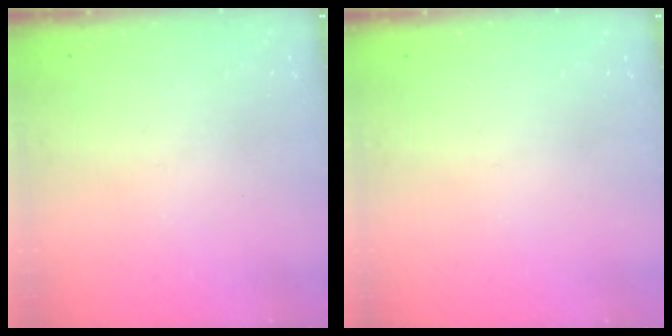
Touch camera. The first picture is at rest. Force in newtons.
{"total": 0.0}